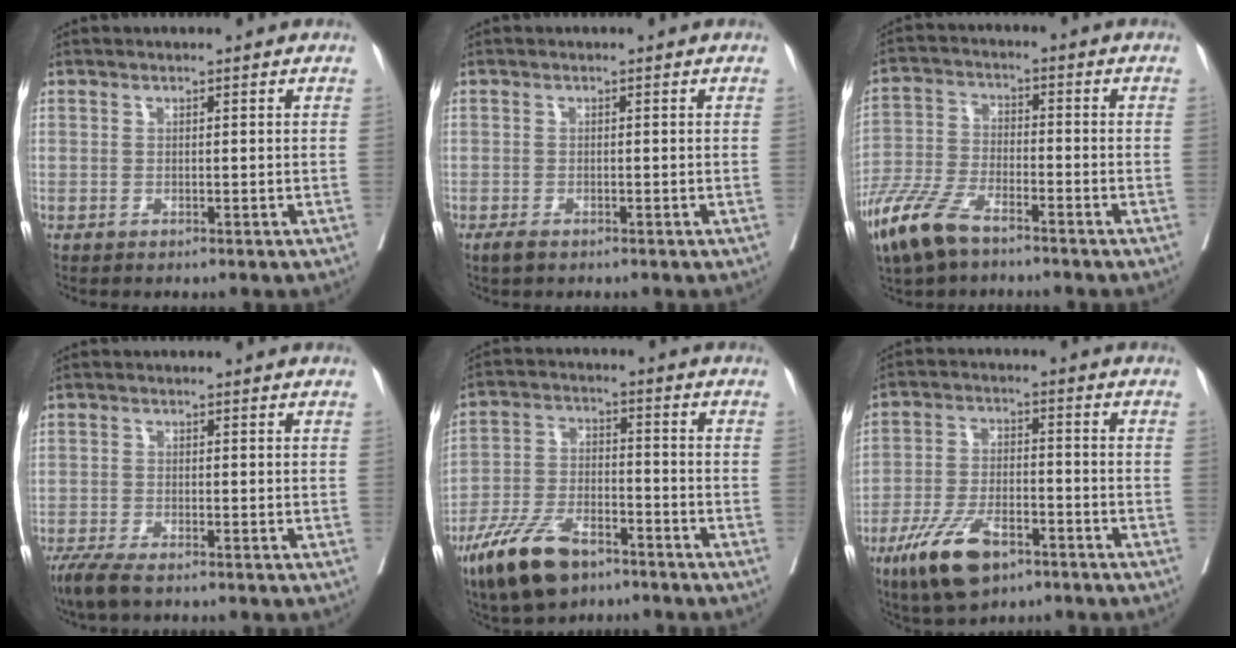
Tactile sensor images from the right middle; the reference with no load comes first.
{"total": 1.4, "force": [-1.0, 0.5, 0.9], "torque": [-0.020, -0.002, -0.016]}
{"total": 9.9, "force": [-7.0, 3.2, 6.2], "torque": [-0.145, -0.020, -0.138]}
{"total": 4.8, "force": [-3.6, 1.0, 3.0], "torque": [-0.057, -0.012, -0.063]}
{"total": 11.5, "force": [-7.7, 4.5, 7.2], "torque": [-0.148, -0.010, -0.145]}
{"total": 10.5, "force": [-6.4, 4.1, 7.3], "torque": [-0.149, -0.009, -0.113]}